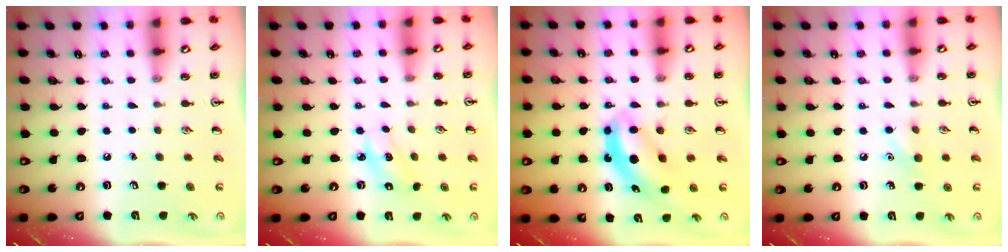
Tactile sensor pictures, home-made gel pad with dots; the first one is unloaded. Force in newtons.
{"total": 2.5, "press": 2.4, "slide": 0.5}
{"total": 5.3, "press": 5.2, "slide": 1.2}
{"total": 6.3, "press": 6.0, "slide": 1.9}